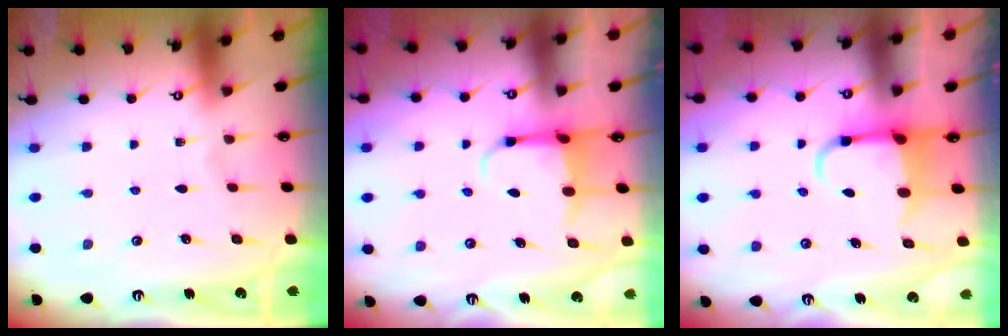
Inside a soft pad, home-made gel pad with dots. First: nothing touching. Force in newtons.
{"total": 3.9, "press": 3.8, "slide": 1.1}
{"total": 4.4, "press": 4.3, "slide": 1.1}